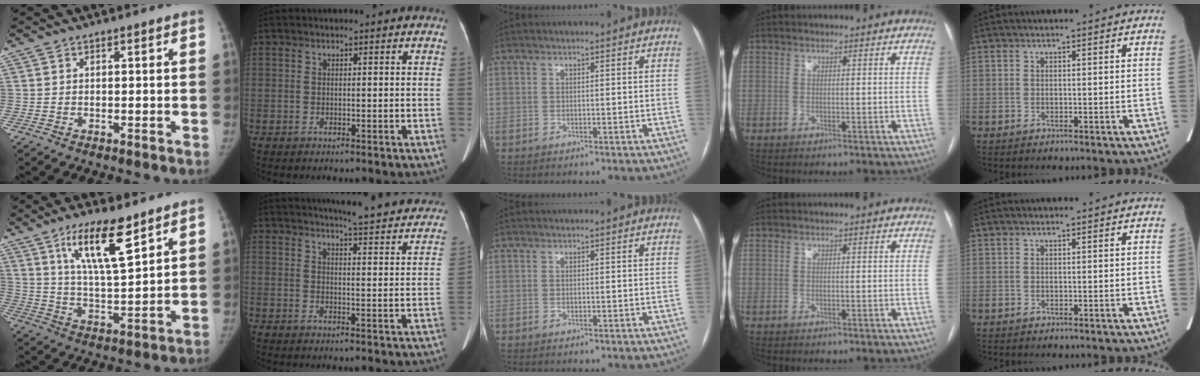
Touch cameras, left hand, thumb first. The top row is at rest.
{"thumb": {"total": 12.7, "force": [7.6, 3.1, 9.7], "torque": [-0.158, -0.044, 0.142]}, "index": {"total": 18.8, "force": [17.7, 1.7, 6.2], "torque": [-0.074, -0.049, 0.199]}}